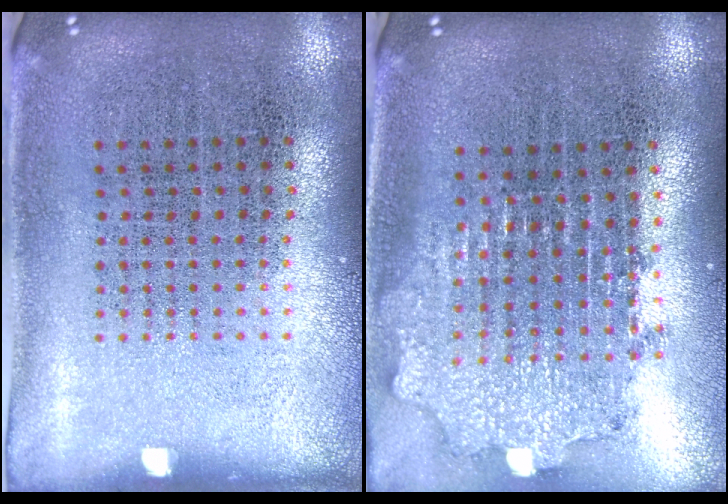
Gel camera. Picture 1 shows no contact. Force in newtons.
{"total": 1.9, "press": 1.5, "slide": 1.2}